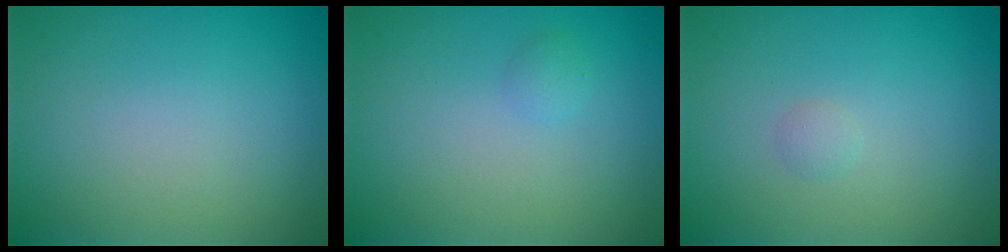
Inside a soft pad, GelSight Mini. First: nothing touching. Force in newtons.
{"total": 0.8, "press": 0.8, "slide": 0.1}
{"total": 0.7, "press": 0.7, "slide": 0.1}